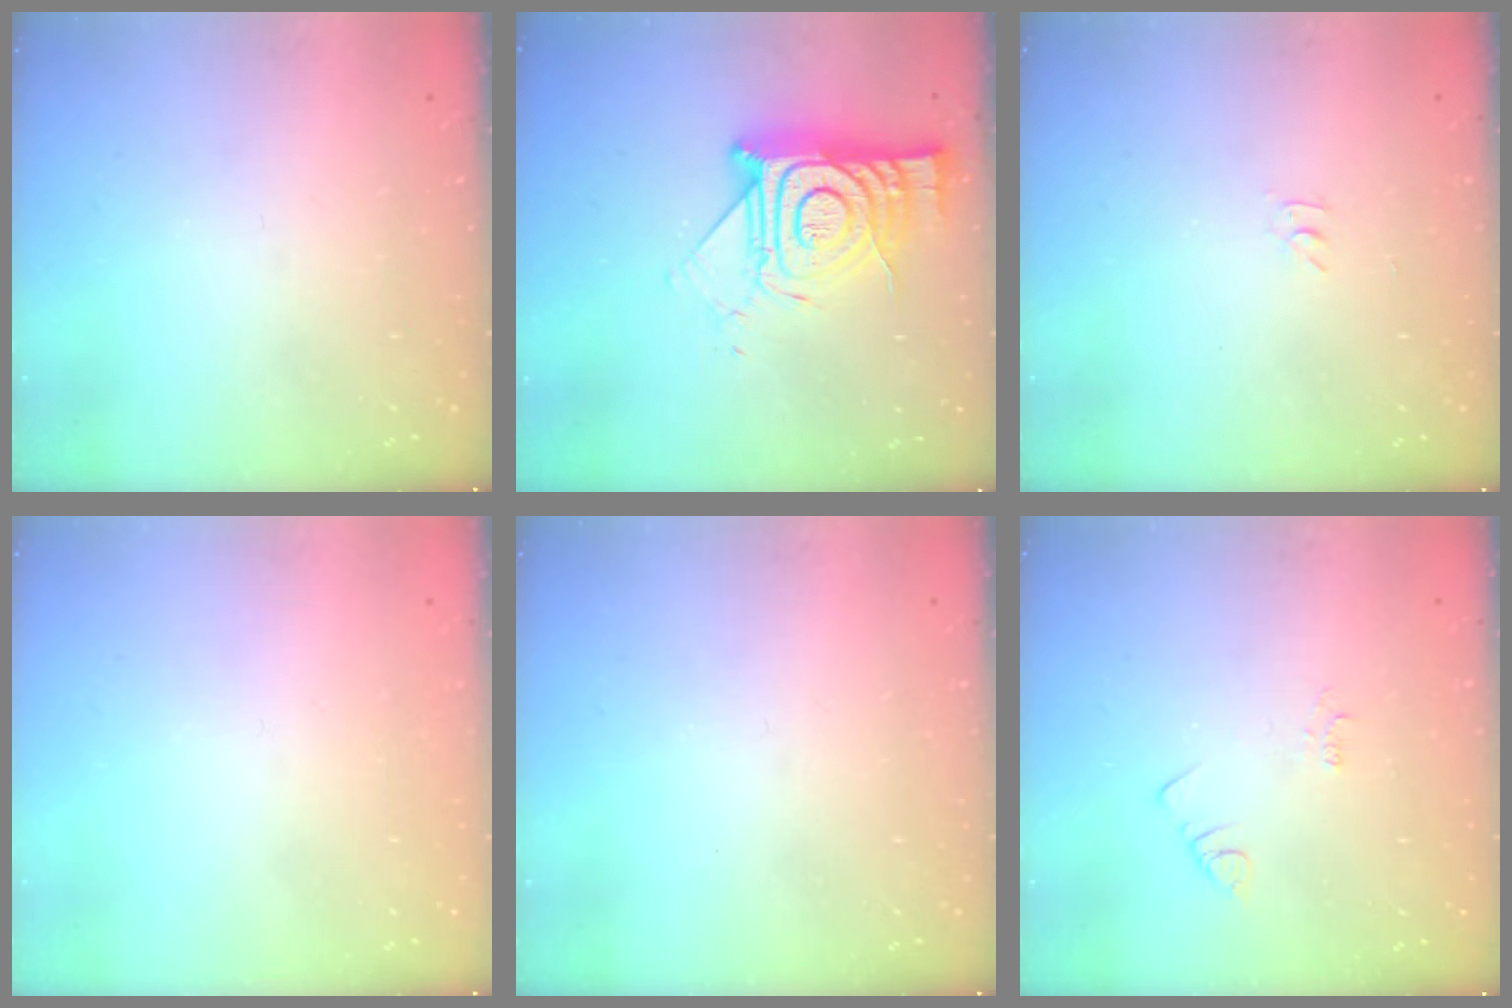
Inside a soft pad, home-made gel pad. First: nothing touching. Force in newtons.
{"total": 16.3, "press": 16.2, "slide": 1.5}
{"total": 2.8, "press": 2.8, "slide": 0.4}
{"total": 1.7, "press": 1.7, "slide": 0.1}
{"total": 0.0}
{"total": 1.9, "press": 1.9, "slide": 0.3}